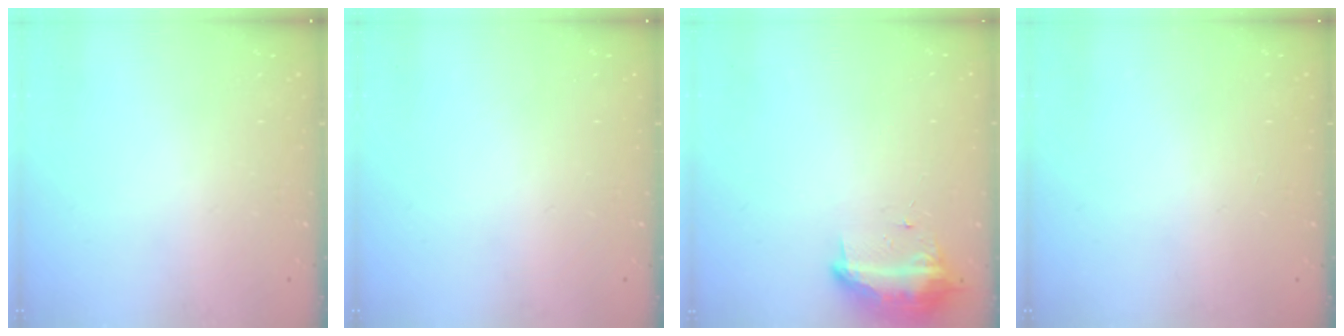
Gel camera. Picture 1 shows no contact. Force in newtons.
{"total": 0.0}
{"total": 9.4, "press": 9.4, "slide": 0.6}
{"total": 0.0}